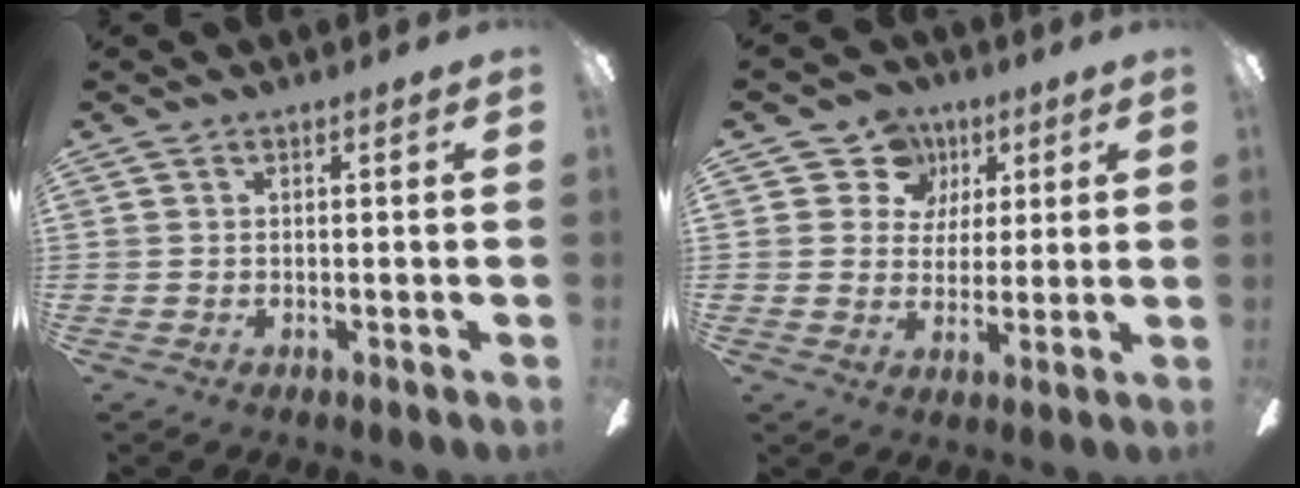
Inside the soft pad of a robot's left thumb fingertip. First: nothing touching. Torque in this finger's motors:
{"motor_torque": [0.26, 0.03, 0.03, -0.13, -0.08]}